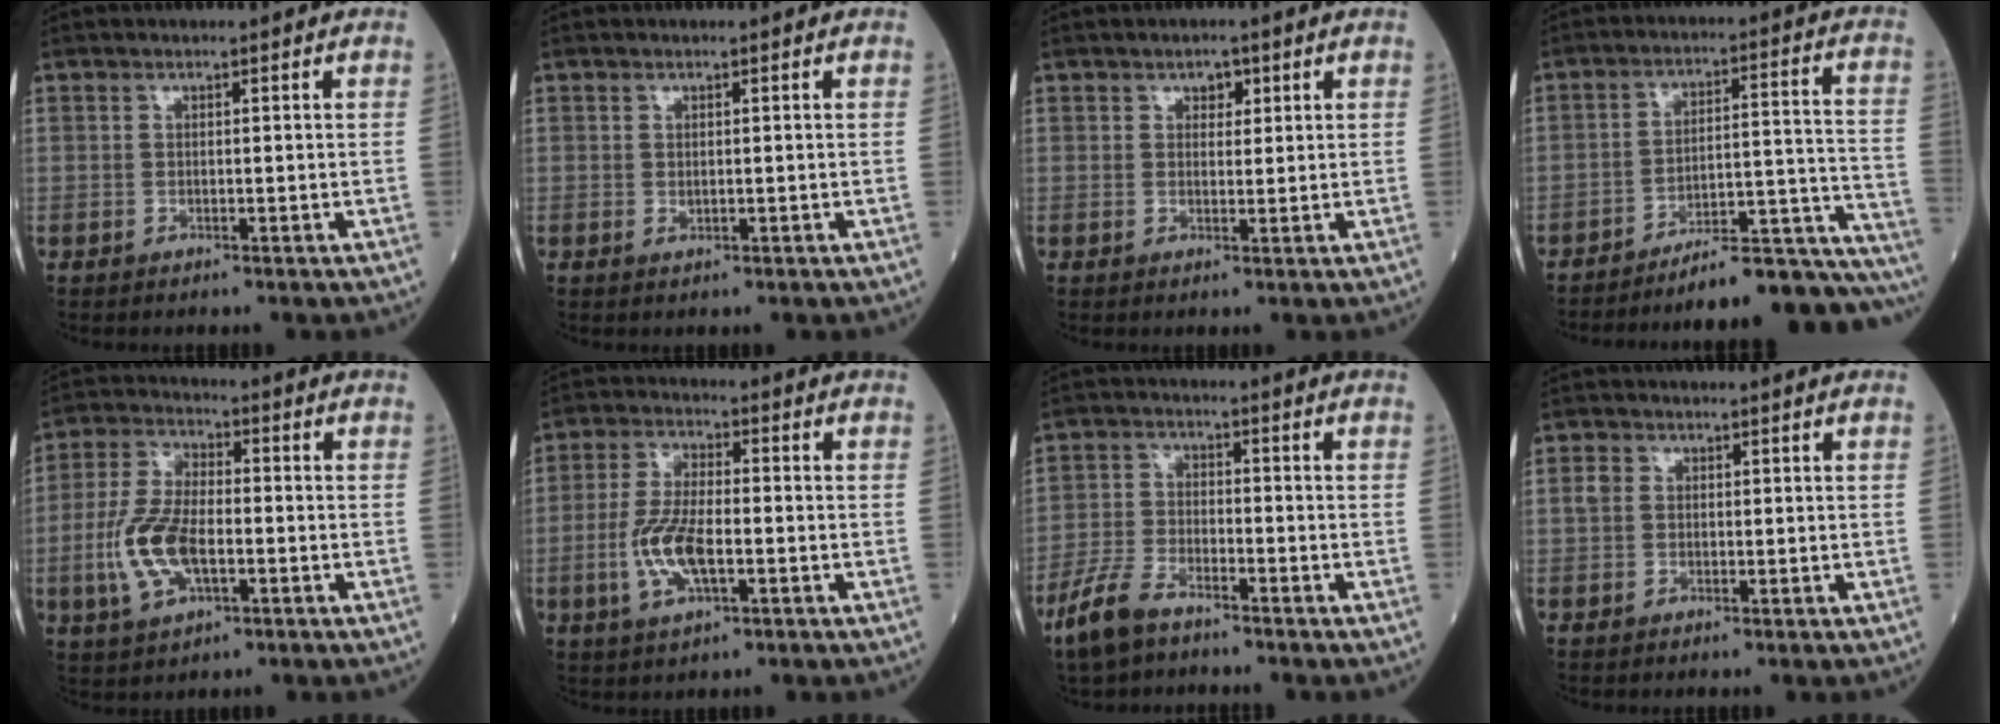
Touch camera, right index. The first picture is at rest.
{"total": 0.6, "force": [0.1, 0.4, 0.4], "torque": [-0.009, -0.002, 0.003]}
{"total": 2.2, "force": [1.1, 1.4, 1.2], "torque": [-0.011, 0.000, 0.016]}
{"total": 20.5, "force": [-19.5, -0.7, 6.2], "torque": [-0.023, 0.030, -0.264]}
{"total": 10.5, "force": [-2.7, 4.6, 9.1], "torque": [-0.207, 0.003, -0.052]}
{"total": 8.7, "force": [-2.3, 2.9, 7.9], "torque": [-0.171, -0.002, -0.044]}
{"total": 6.8, "force": [-5.2, 2.3, 3.7], "torque": [-0.094, -0.009, -0.106]}
{"total": 1.6, "force": [0.2, 1.4, 0.7], "torque": [-0.020, 0.010, 0.003]}